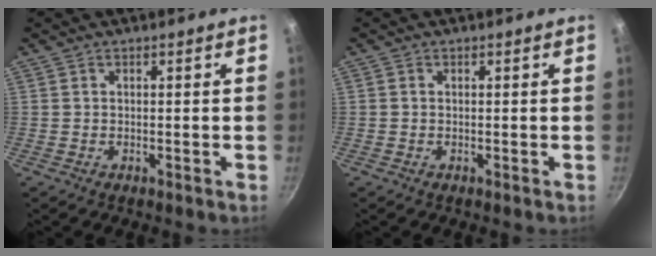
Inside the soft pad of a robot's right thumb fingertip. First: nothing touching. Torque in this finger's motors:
{"motor_torque": [-0.03, -0.20, -0.38, 0.30, 0.05]}